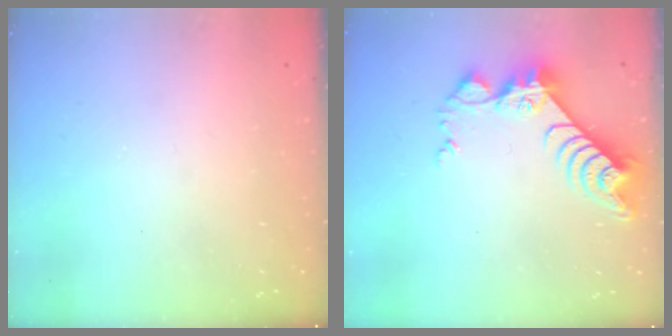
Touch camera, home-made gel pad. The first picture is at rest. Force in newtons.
{"total": 9.3, "press": 9.3, "slide": 0.7}